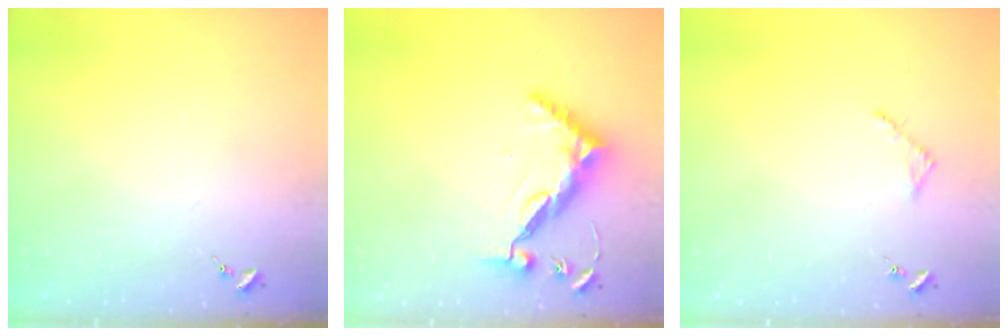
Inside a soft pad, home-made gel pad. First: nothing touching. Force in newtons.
{"total": 10.6, "press": 10.5, "slide": 0.9}
{"total": 2.8, "press": 2.7, "slide": 0.3}